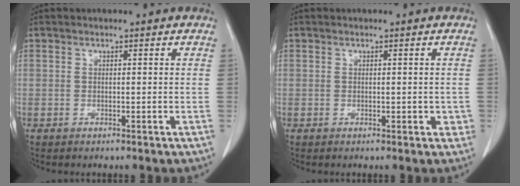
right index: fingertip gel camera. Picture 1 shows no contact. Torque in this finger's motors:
{"motor_torque": [0.09, 0.07, 0.04, 0.02]}